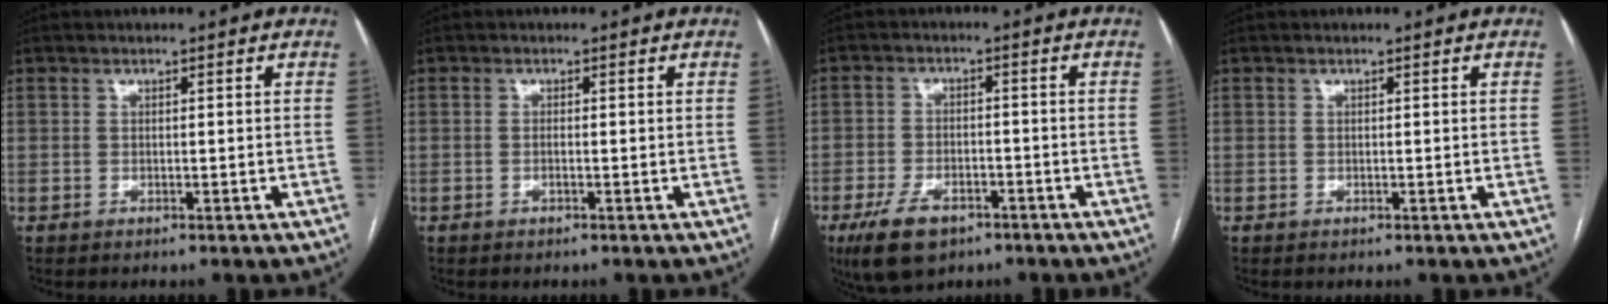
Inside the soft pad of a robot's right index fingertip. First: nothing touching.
{"total": 0.7, "force": [-0.2, 0.0, 0.6], "torque": [-0.012, 0.001, -0.002]}
{"total": 7.7, "force": [-4.6, 4.0, 4.6], "torque": [-0.092, -0.005, -0.074]}
{"total": 0.0}